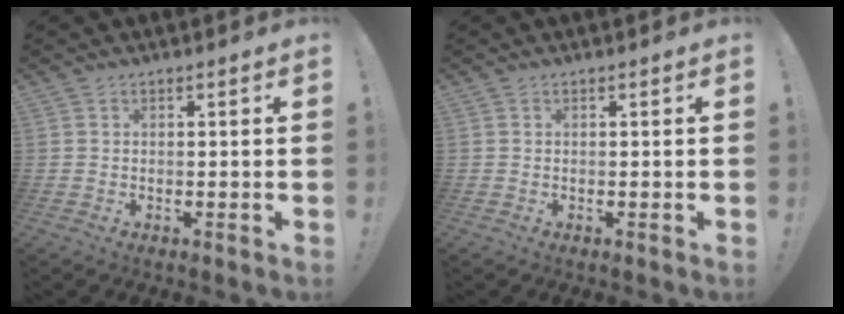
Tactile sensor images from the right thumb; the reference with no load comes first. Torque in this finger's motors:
{"motor_torque": [0.00, 0.00, 0.00, 0.00, 0.00]}